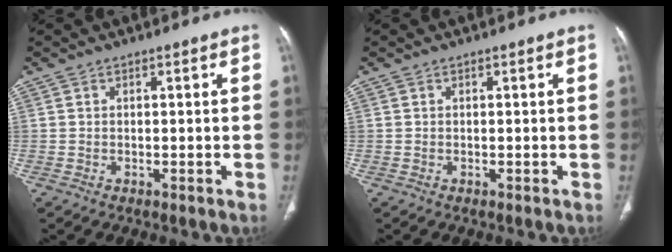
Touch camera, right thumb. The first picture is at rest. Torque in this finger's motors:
{"motor_torque": [-0.34, 0.48, -0.27, 0.21, 0.01]}